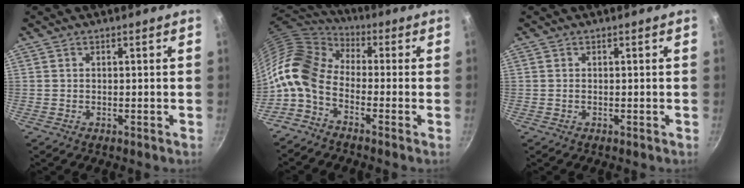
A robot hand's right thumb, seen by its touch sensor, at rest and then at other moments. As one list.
[{"total": 13.2, "force": [-2.3, 8.2, 10.0], "torque": [-0.182, 0.031, -0.069]}, {"total": 0.0}]